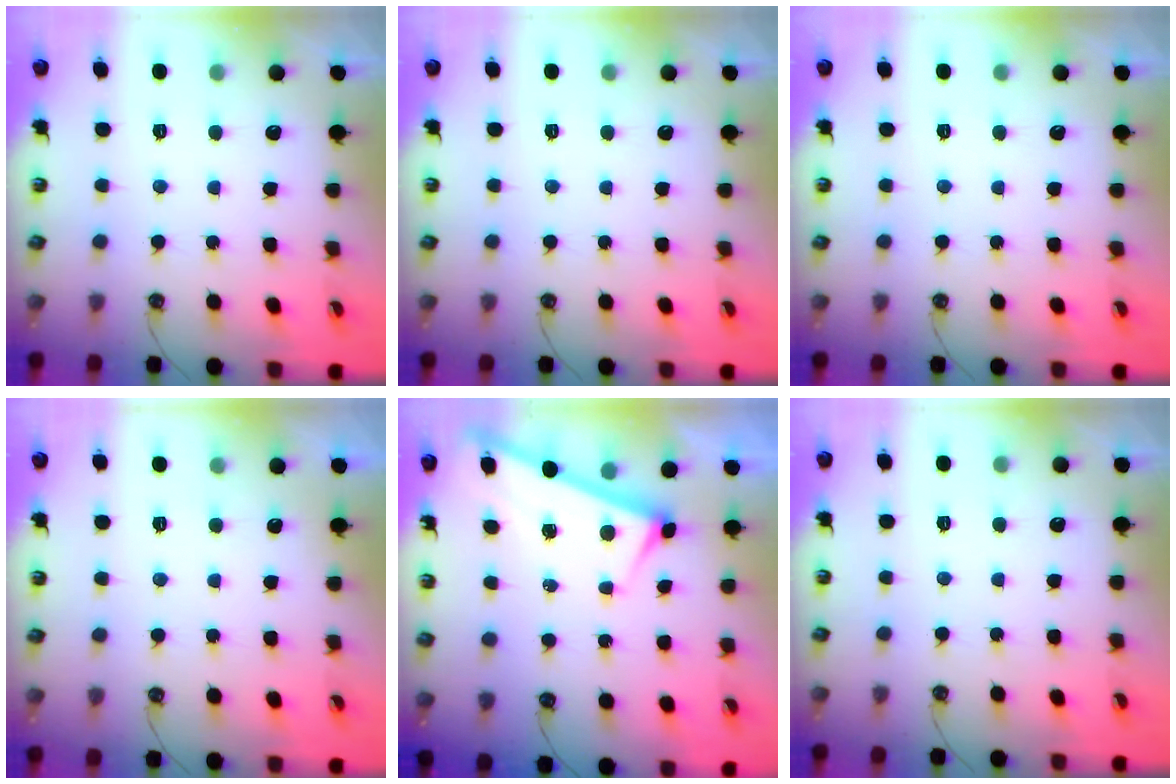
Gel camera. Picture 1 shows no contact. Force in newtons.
{"total": 0.0}
{"total": 0.0}
{"total": 9.0, "press": 9.0, "slide": 0.3}
{"total": 3.0, "press": 3.0, "slide": 0.1}
{"total": 0.0}